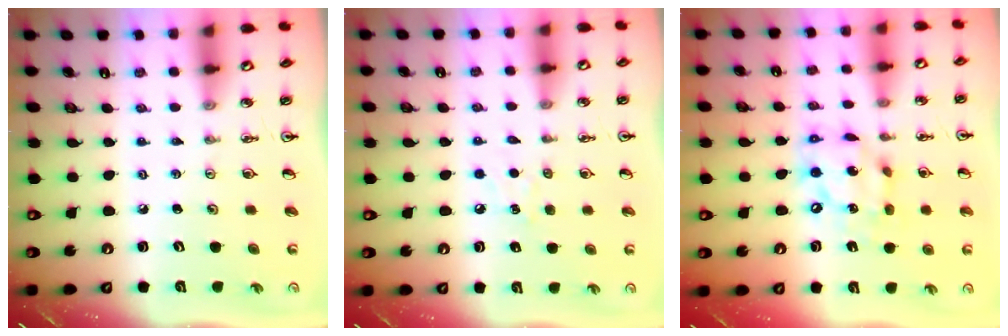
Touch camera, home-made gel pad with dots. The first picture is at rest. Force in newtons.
{"total": 4.7, "press": 4.6, "slide": 0.7}
{"total": 13.0, "press": 12.9, "slide": 1.5}